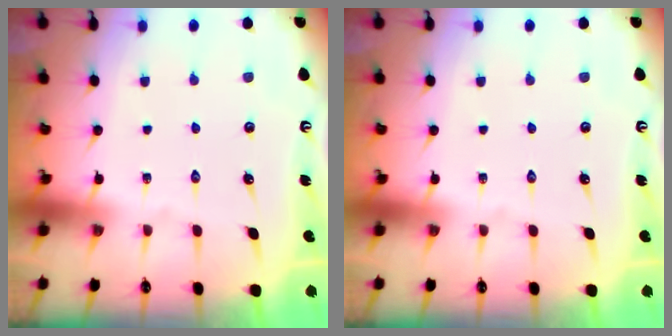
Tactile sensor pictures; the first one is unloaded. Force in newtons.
{"total": 0.0}